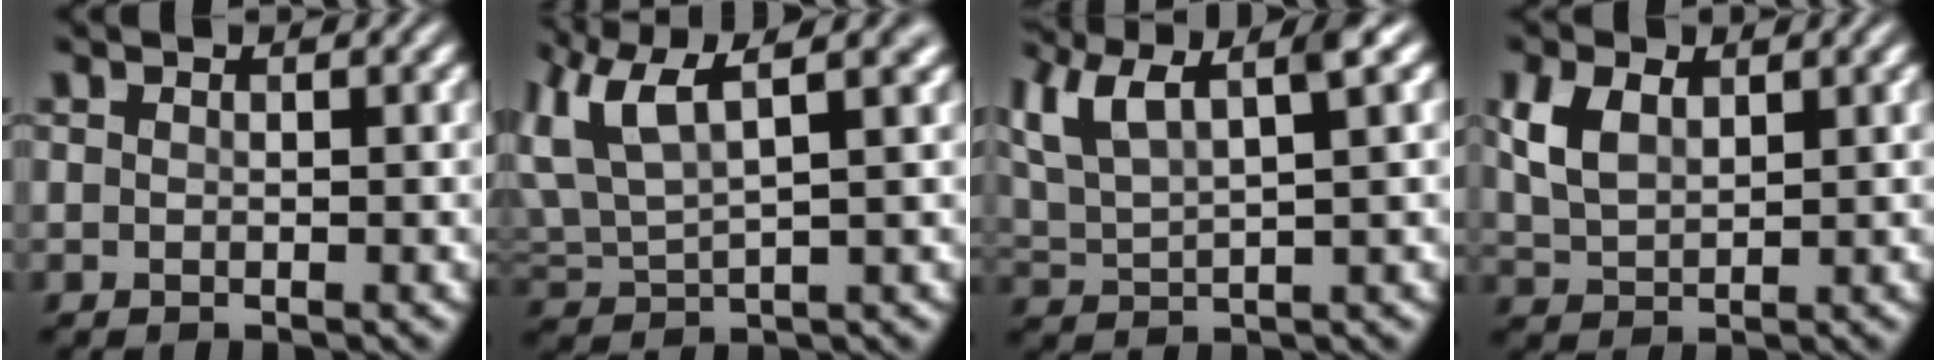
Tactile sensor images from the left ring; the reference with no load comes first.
{"total": 9.8, "force": [5.4, 3.7, 7.3], "torque": [-0.156, 0.029, 0.094]}
{"total": 8.5, "force": [5.0, 2.5, 6.4], "torque": [-0.128, 0.026, 0.091]}
{"total": 3.7, "force": [1.5, 2.2, 2.6], "torque": [-0.067, 0.003, 0.035]}